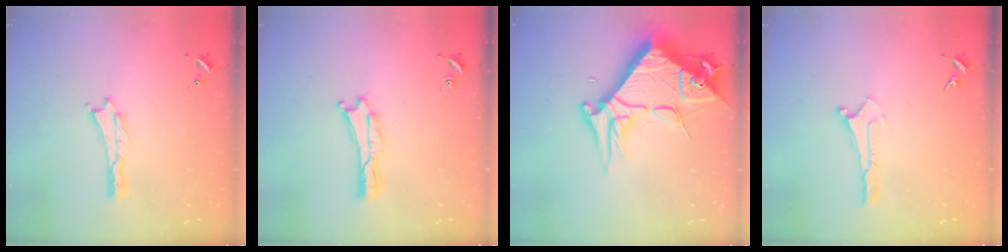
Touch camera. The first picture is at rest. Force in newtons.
{"total": 0.0}
{"total": 12.0, "press": 11.9, "slide": 1.4}
{"total": 0.0}